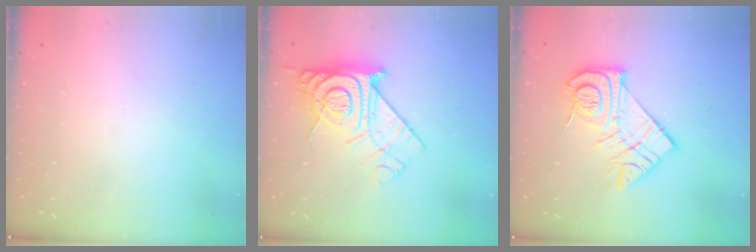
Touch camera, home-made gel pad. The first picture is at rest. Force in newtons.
{"total": 14.8, "press": 14.7, "slide": 1.3}
{"total": 15.9, "press": 15.9, "slide": 1.0}